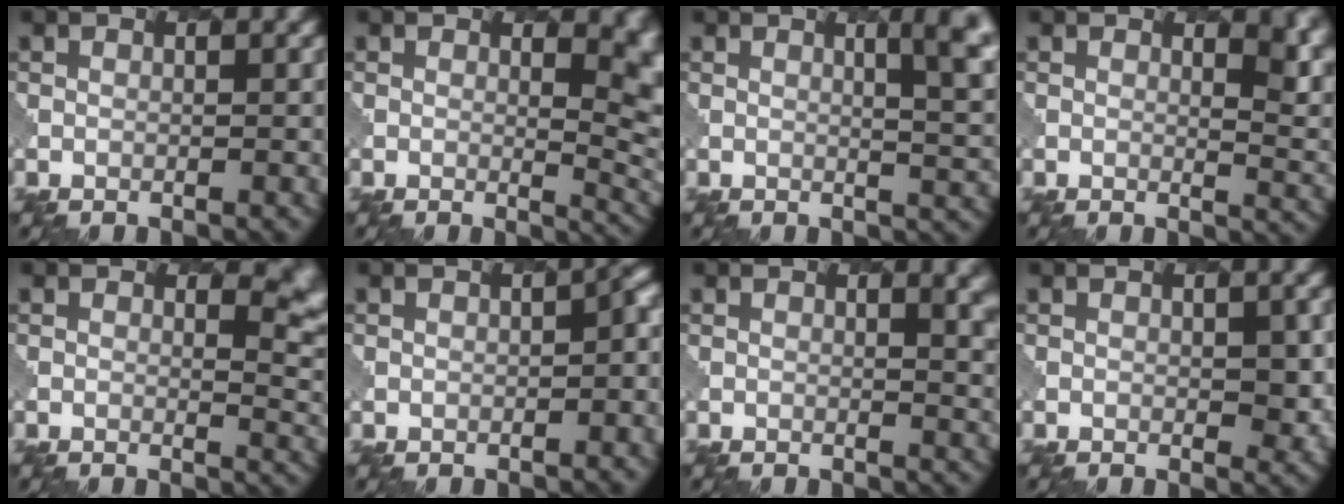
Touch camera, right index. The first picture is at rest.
{"total": 5.6, "force": [1.3, 2.6, 4.8], "torque": [-0.029, -0.007, 0.021]}
{"total": 5.5, "force": [1.8, 1.9, 4.8], "torque": [-0.029, 0.008, 0.020]}
{"total": 5.1, "force": [2.2, 2.4, 3.9], "torque": [-0.030, -0.008, 0.032]}
{"total": 4.4, "force": [1.8, 2.1, 3.4], "torque": [-0.027, -0.009, 0.024]}
{"total": 2.3, "force": [-0.3, 1.7, 1.6], "torque": [-0.011, 0.002, -0.008]}
{"total": 5.3, "force": [1.6, 2.7, 4.3], "torque": [-0.009, 0.003, 0.020]}
{"total": 2.6, "force": [0.2, 1.4, 2.2], "torque": [-0.029, -0.005, 0.006]}